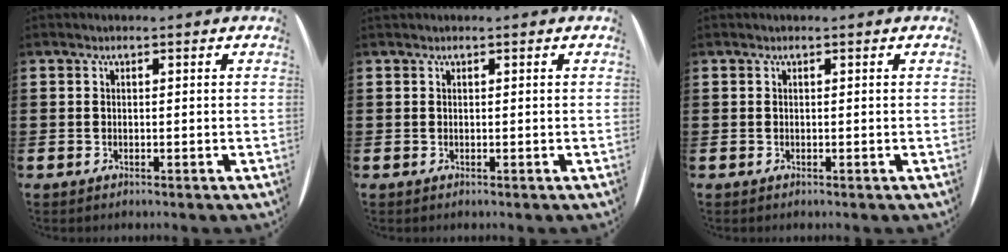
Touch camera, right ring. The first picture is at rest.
{"total": 0.0}
{"total": 0.0}